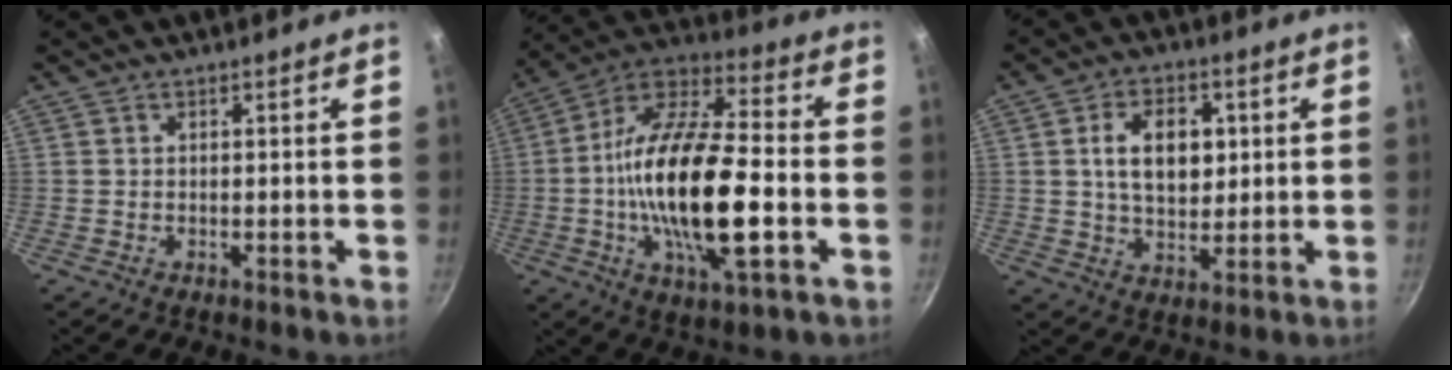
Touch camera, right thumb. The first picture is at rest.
{"total": 24.1, "force": [-3.9, 8.8, 22.1], "torque": [-0.405, 0.019, -0.082]}
{"total": 10.8, "force": [2.1, 7.0, 7.9], "torque": [-0.106, -0.003, 0.032]}